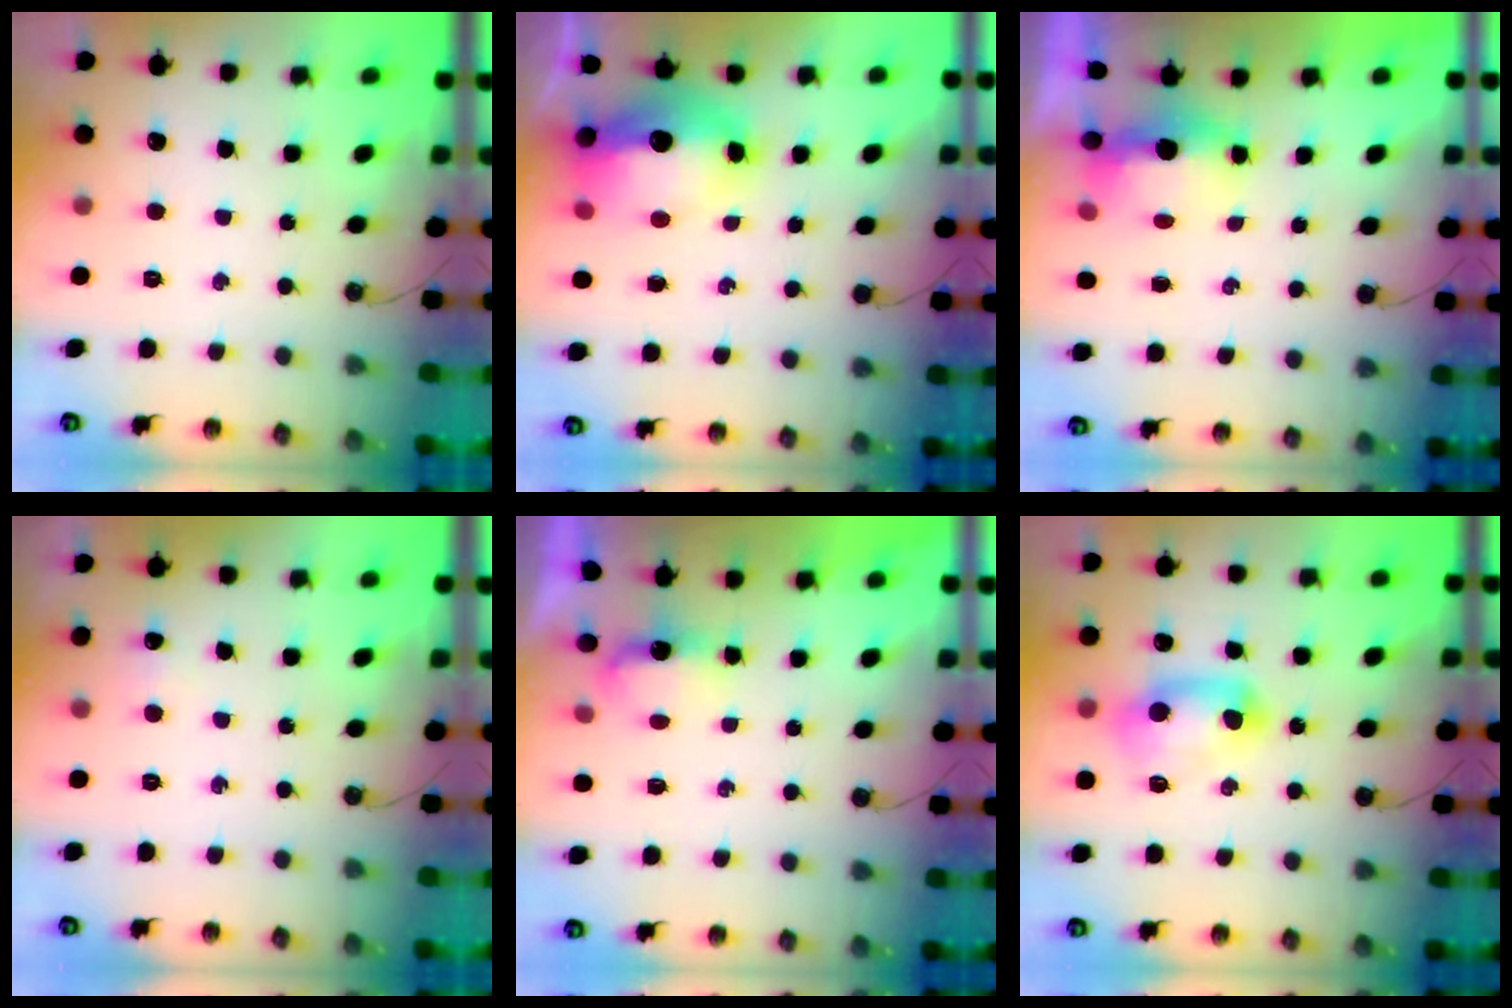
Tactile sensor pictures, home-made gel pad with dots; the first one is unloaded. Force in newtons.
{"total": 15.4, "press": 15.3, "slide": 1.7}
{"total": 5.8, "press": 5.2, "slide": 2.5}
{"total": 4.4, "press": 4.3, "slide": 0.6}
{"total": 3.4, "press": 3.4, "slide": 0.5}
{"total": 12.3, "press": 11.5, "slide": 4.2}